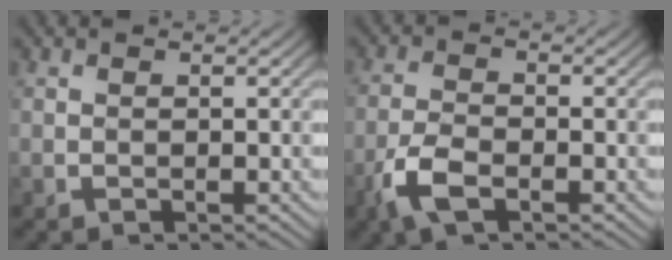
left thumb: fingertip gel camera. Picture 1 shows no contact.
{"total": 5.0, "force": [-3.6, 1.7, 2.9], "torque": [-0.074, 0.003, -0.079]}